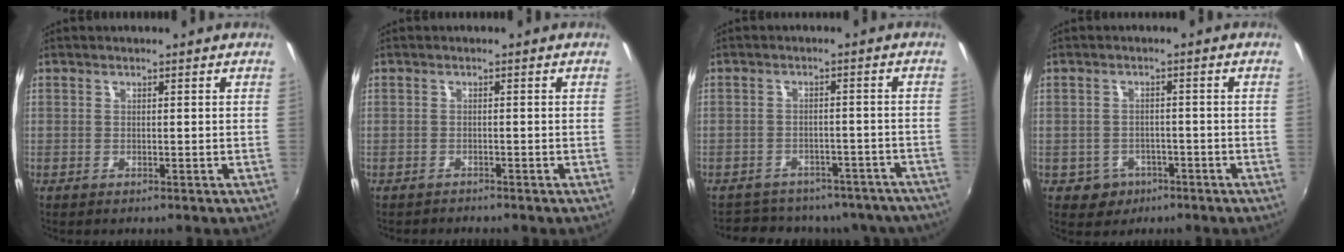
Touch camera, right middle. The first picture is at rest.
{"total": 1.2, "force": [-1.2, 0.1, 0.0], "torque": [-0.005, -0.004, -0.019]}
{"total": 19.8, "force": [-17.1, 8.0, 6.1], "torque": [-0.123, 0.025, -0.193]}
{"total": 4.5, "force": [-2.2, 3.9, 0.9], "torque": [-0.030, 0.005, -0.025]}